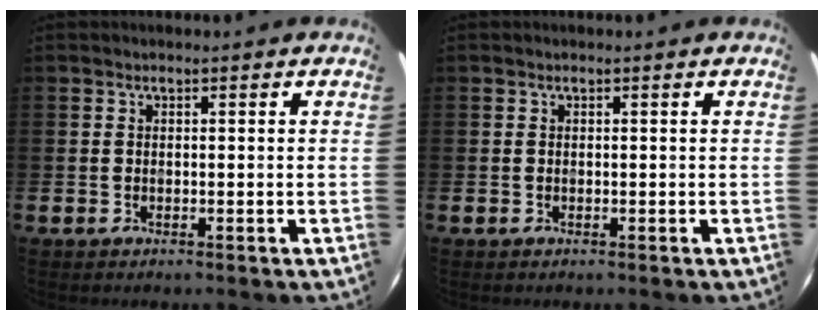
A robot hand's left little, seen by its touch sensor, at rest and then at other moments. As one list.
[{"total": 0.0}]